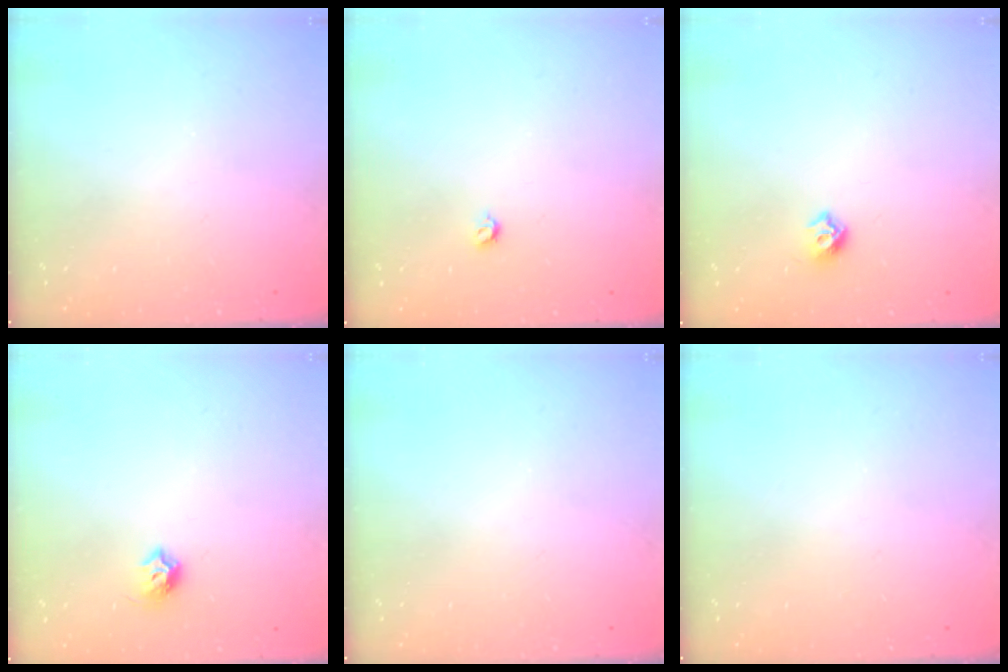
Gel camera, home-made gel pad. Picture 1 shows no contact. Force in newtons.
{"total": 3.4, "press": 3.4, "slide": 0.6}
{"total": 6.0, "press": 5.9, "slide": 0.9}
{"total": 6.8, "press": 6.8, "slide": 1.0}
{"total": 0.0}
{"total": 0.0}